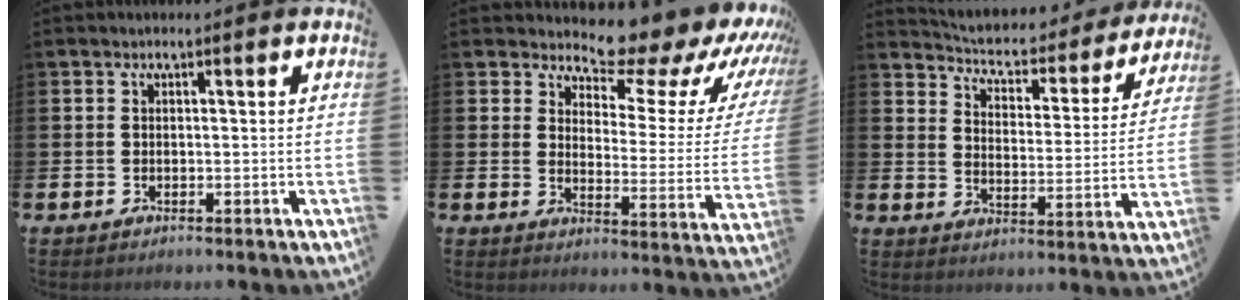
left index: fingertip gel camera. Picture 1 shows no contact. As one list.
[{"total": 9.5, "force": [8.6, 2.9, 2.8], "torque": [-0.054, -0.081, 0.136]}, {"total": 4.6, "force": [4.3, 1.4, 1.0], "torque": [-0.050, -0.036, 0.066]}]